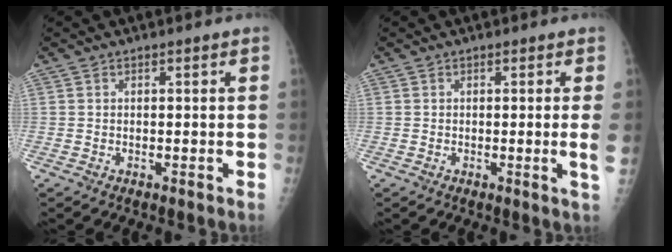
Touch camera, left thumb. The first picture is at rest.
{"total": 2.8, "force": [0.1, -0.9, 2.6], "torque": [-0.045, -0.008, -0.002]}